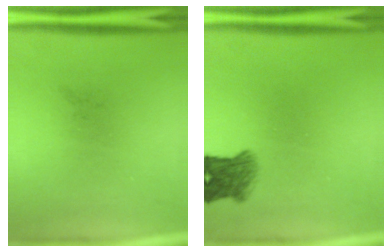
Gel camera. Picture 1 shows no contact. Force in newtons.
{"total": 4.5}